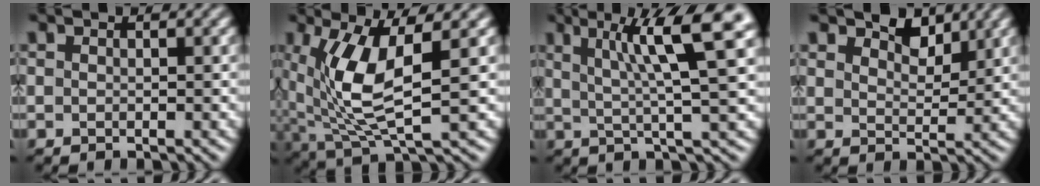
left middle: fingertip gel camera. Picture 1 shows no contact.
{"total": 7.6, "force": [1.8, 2.4, 7.0], "torque": [-0.154, -0.003, 0.040]}
{"total": 8.3, "force": [3.7, 1.2, 7.3], "torque": [-0.099, 0.021, 0.057]}
{"total": 3.3, "force": [2.7, 1.3, 1.3], "torque": [-0.019, 0.005, 0.033]}